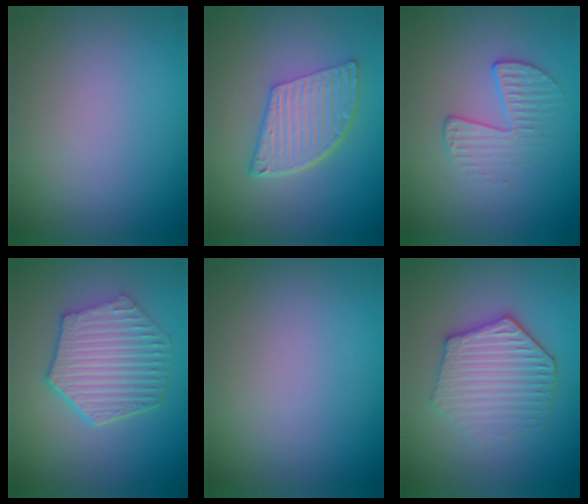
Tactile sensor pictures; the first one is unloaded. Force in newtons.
{"total": 5.6, "press": 4.2, "slide": 3.7}
{"total": 2.2, "press": 1.3, "slide": 1.8}
{"total": 6.5, "press": 4.9, "slide": 4.3}
{"total": 0.0}
{"total": 4.7, "press": 4.1, "slide": 2.2}